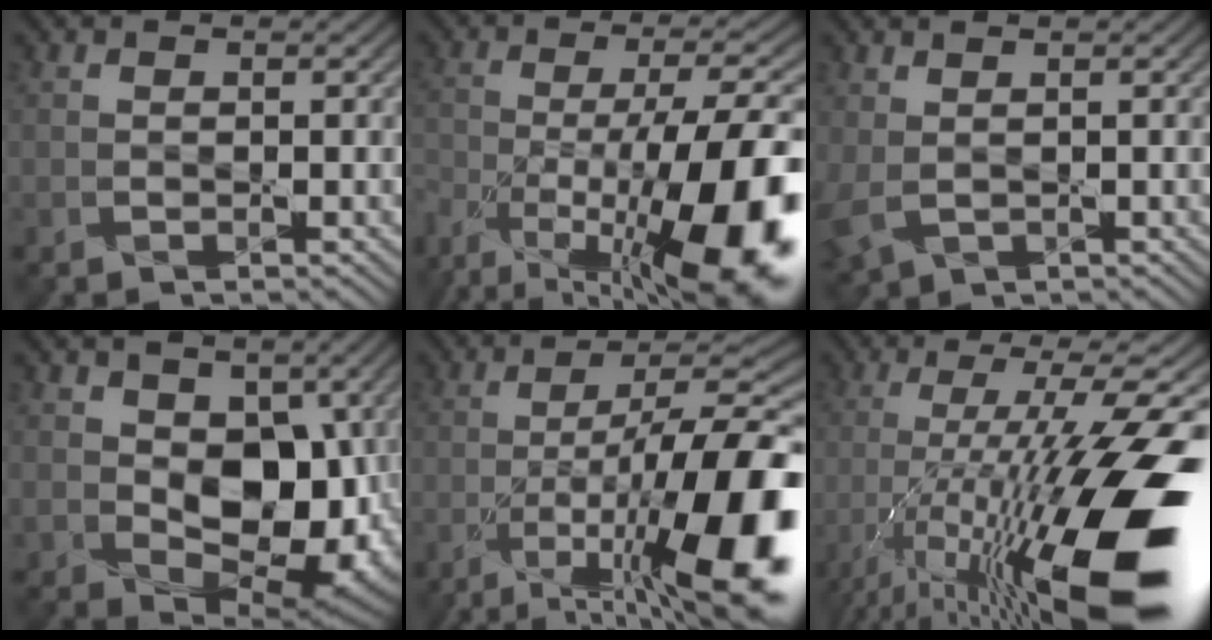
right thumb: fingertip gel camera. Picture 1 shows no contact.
{"total": 17.9, "force": [-9.4, 6.1, 14.0], "torque": [-0.242, -0.018, -0.159]}
{"total": 3.5, "force": [0.4, 2.1, 2.7], "torque": [-0.083, -0.004, 0.013]}
{"total": 11.2, "force": [0.4, 7.7, 8.1], "torque": [-0.138, -0.022, 0.014]}
{"total": 19.2, "force": [-8.6, 6.2, 16.1], "torque": [-0.254, -0.012, -0.141]}
{"total": 20.4, "force": [-8.8, 5.0, 17.8], "torque": [-0.304, 0.003, -0.158]}